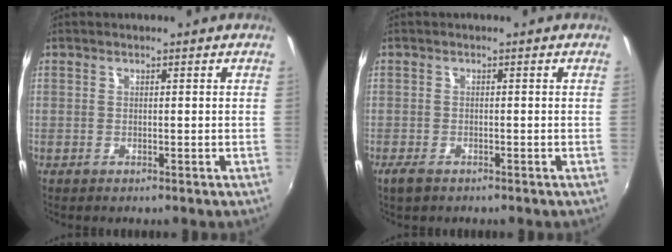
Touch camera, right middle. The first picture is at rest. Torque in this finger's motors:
{"motor_torque": [0.53, -0.51, 0.21, 0.04]}